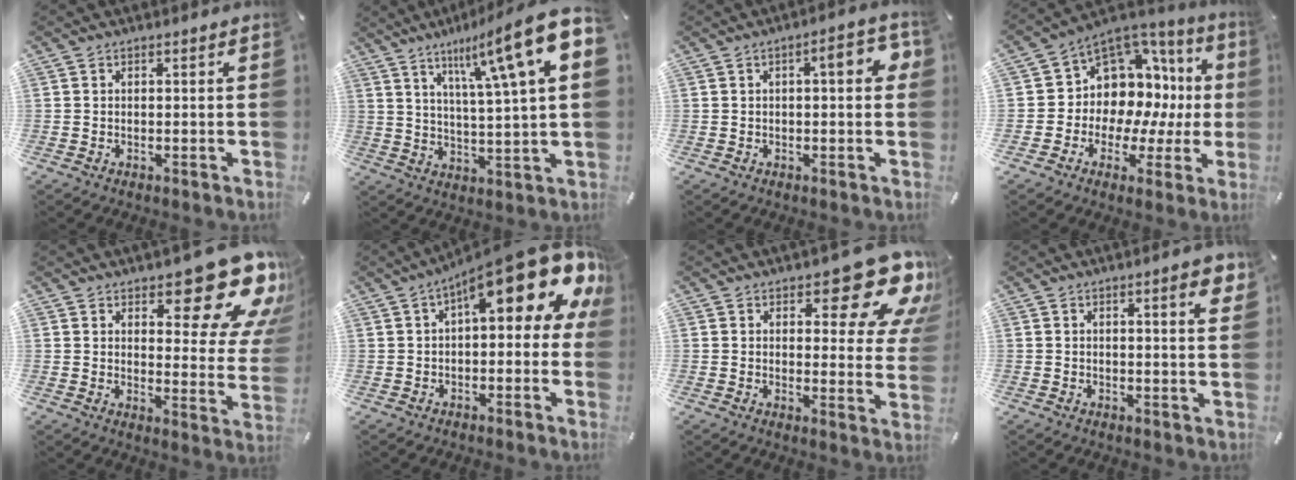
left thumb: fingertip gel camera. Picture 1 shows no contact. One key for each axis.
{"total": 17.0, "fx": 8.7, "fy": 2.7, "fz": 14.3, "tx": -0.229, "ty": -0.041, "tz": 0.128}
{"total": 6.7, "fx": 1.1, "fy": 2.3, "fz": 6.2, "tx": -0.083, "ty": 0.001, "tz": 0.010}
{"total": 9.9, "fx": 3.3, "fy": 8.7, "fz": 3.4, "tx": -0.055, "ty": -0.065, "tz": 0.068}
{"total": 19.9, "fx": 13.1, "fy": 8.4, "fz": 12.4, "tx": -0.140, "ty": -0.105, "tz": 0.217}
{"total": 19.7, "fx": 9.6, "fy": 6.8, "fz": 15.8, "tx": -0.225, "ty": -0.075, "tz": 0.159}
{"total": 16.9, "fx": 10.4, "fy": 7.0, "fz": 11.4, "tx": -0.127, "ty": -0.083, "tz": 0.171}
{"total": 5.1, "fx": 2.3, "fy": 1.1, "fz": 4.4, "tx": -0.064, "ty": -0.008, "tz": 0.033}